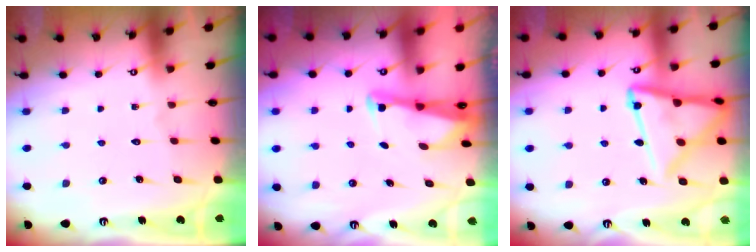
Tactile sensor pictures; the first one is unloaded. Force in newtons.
{"total": 2.6, "press": 2.6, "slide": 0.3}
{"total": 15.2, "press": 15.1, "slide": 1.3}